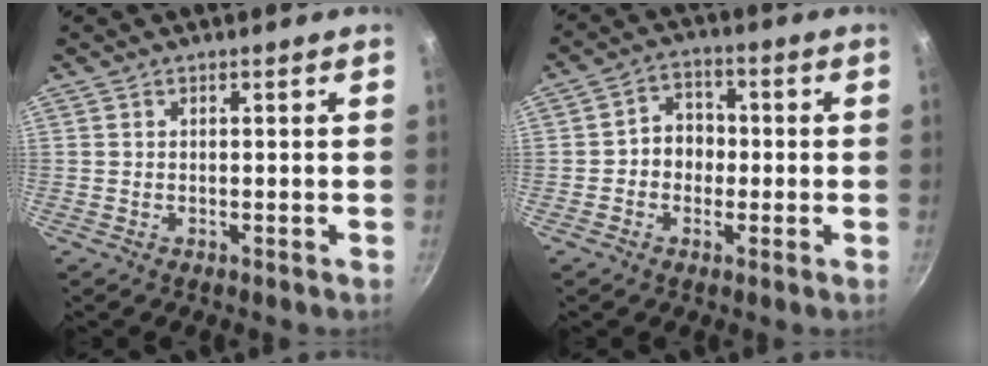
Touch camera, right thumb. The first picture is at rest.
{"total": 6.2, "force": [-0.6, 5.2, 3.2], "torque": [-0.010, 0.018, -0.018]}